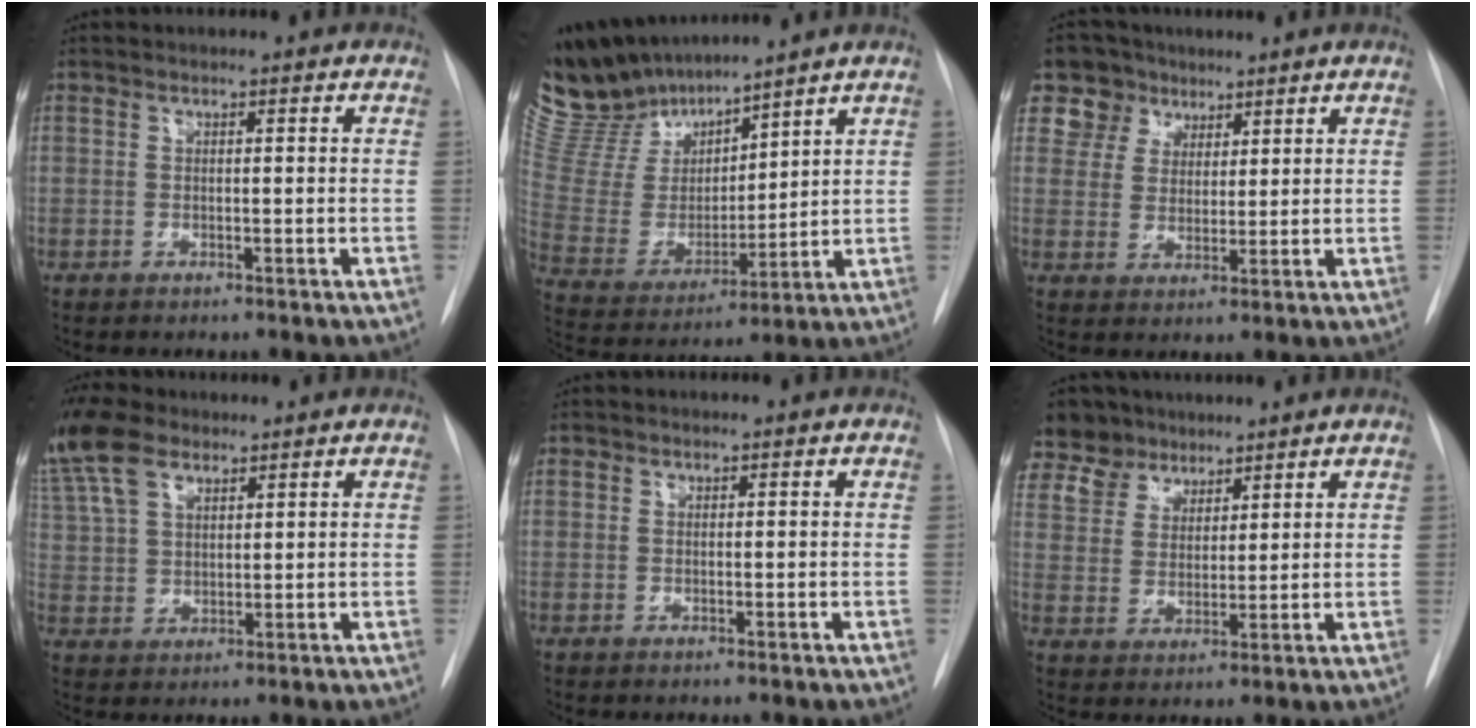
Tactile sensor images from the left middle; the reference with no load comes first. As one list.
[{"total": 15.1, "force": [13.8, 3.9, 4.7], "torque": [-0.108, 0.003, 0.281]}, {"total": 7.7, "force": [4.7, 6.1, 0.4], "torque": [-0.007, 0.018, 0.089]}, {"total": 11.9, "force": [8.1, 5.8, 6.6], "torque": [-0.164, 0.026, 0.161]}, {"total": 0.0}, {"total": 11.2, "force": [8.9, 6.5, 2.2], "torque": [-0.053, 0.029, 0.175]}]